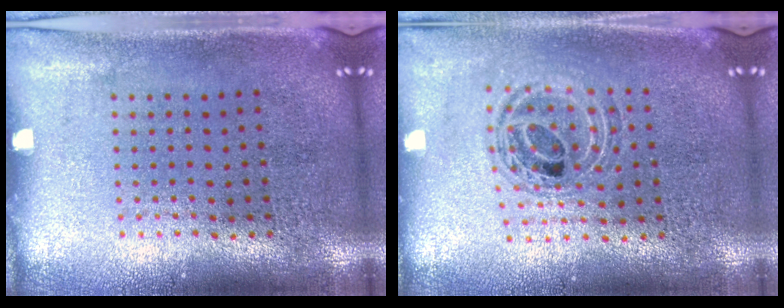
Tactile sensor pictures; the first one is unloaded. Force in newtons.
{"total": 0.9, "press": 0.9, "slide": 0.2}